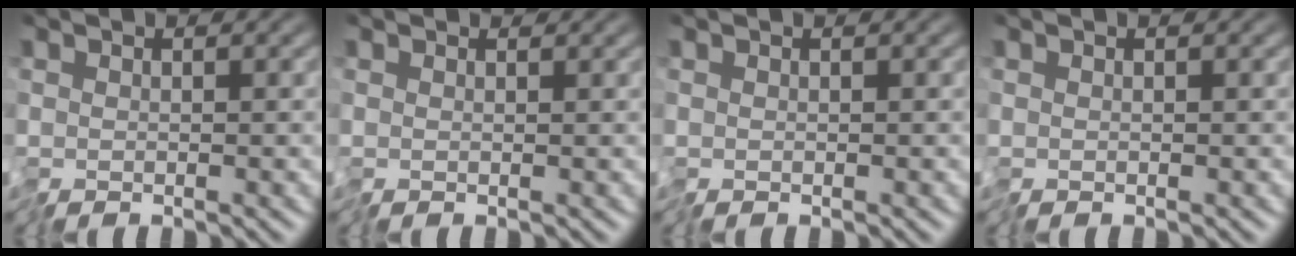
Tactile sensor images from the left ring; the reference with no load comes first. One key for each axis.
{"total": 0.5, "fx": 0.5, "fy": 0.2, "fz": 0.1, "tx": 0.000, "ty": 0.006, "tz": 0.007}
{"total": 0.0}
{"total": 0.0}